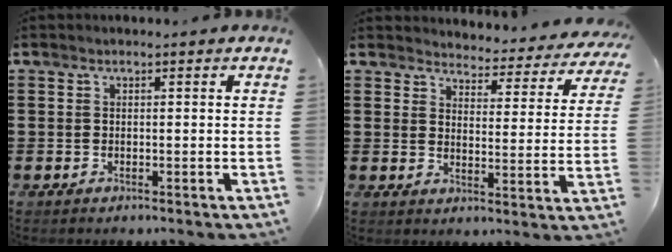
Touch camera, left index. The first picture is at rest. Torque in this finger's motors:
{"motor_torque": [0.63, -1.51, 0.26, -0.01]}